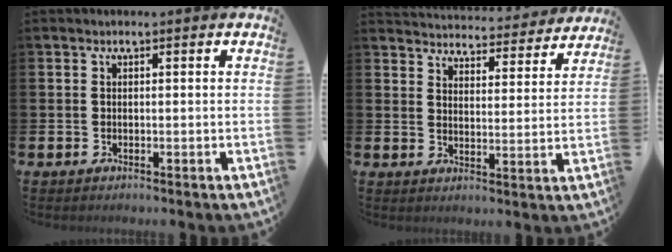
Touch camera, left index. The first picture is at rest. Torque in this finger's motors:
{"motor_torque": [2.14, 0.00, 0.08, 0.04]}